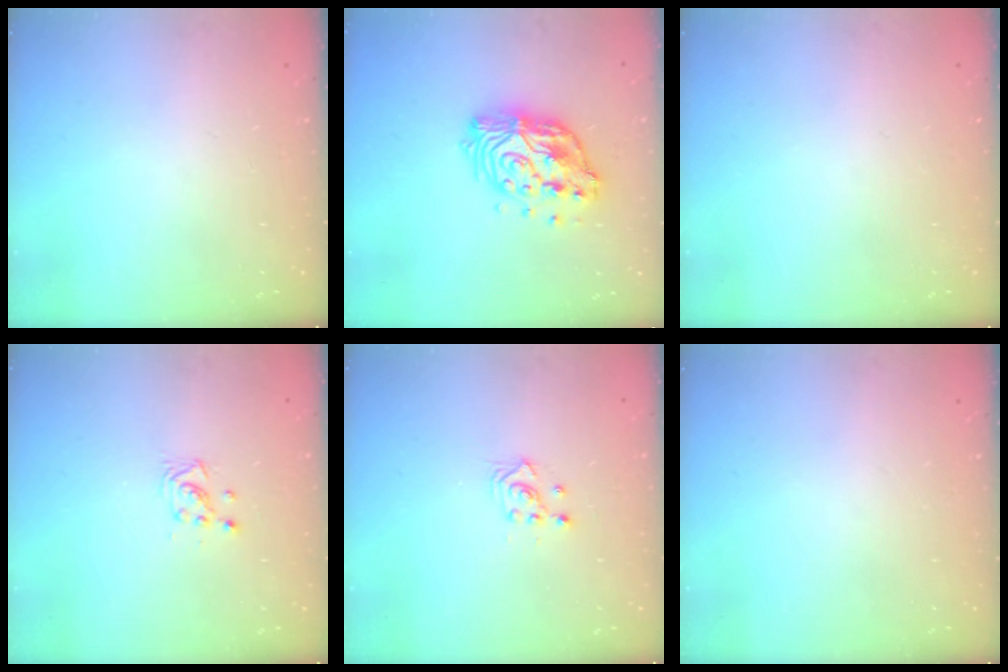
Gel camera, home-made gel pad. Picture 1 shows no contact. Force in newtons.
{"total": 14.1, "press": 14.1, "slide": 1.1}
{"total": 0.0}
{"total": 3.0, "press": 2.9, "slide": 0.5}
{"total": 2.9, "press": 2.9, "slide": 0.2}
{"total": 0.0}